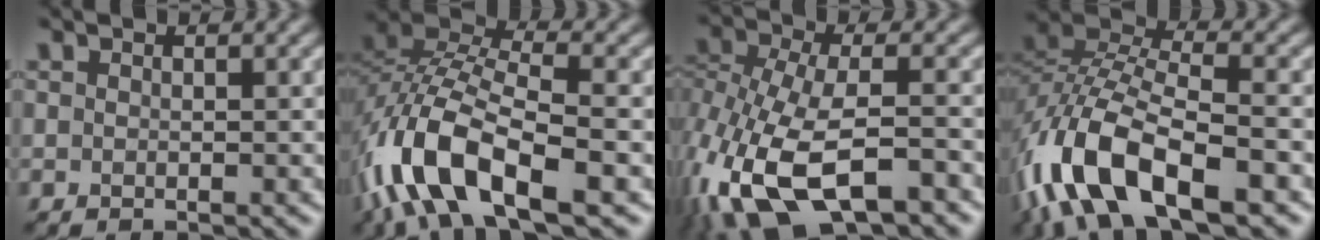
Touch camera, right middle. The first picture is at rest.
{"total": 11.3, "force": [-5.5, 4.9, 8.6], "torque": [-0.179, 0.006, -0.112]}
{"total": 11.6, "force": [-5.9, 5.5, 8.4], "torque": [-0.186, -0.010, -0.108]}
{"total": 12.0, "force": [-6.6, 5.2, 8.6], "torque": [-0.180, 0.003, -0.134]}